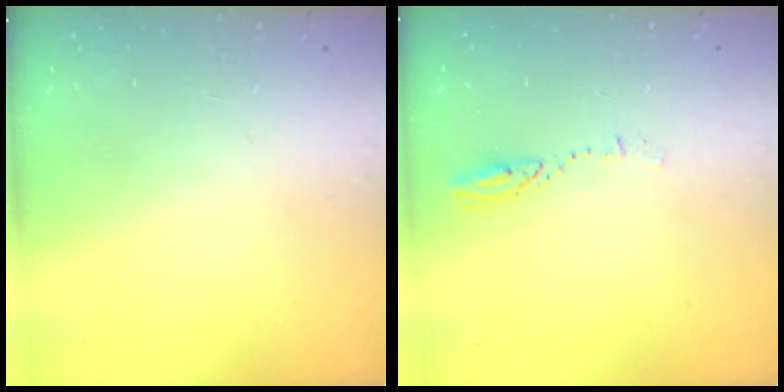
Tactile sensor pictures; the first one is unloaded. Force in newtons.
{"total": 3.1, "press": 3.1, "slide": 0.3}